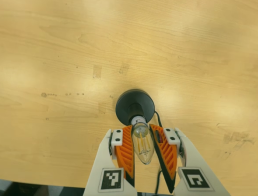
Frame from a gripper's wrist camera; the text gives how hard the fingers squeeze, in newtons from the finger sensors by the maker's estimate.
{"total": 14.9, "left": 15.0, "right": 14.9}